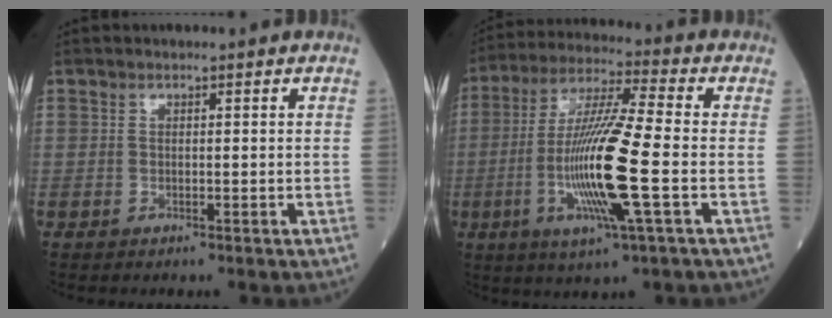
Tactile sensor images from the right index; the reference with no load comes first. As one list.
[{"total": 14.9, "force": [-3.2, 0.1, 14.6], "torque": [-0.294, -0.012, -0.064]}]